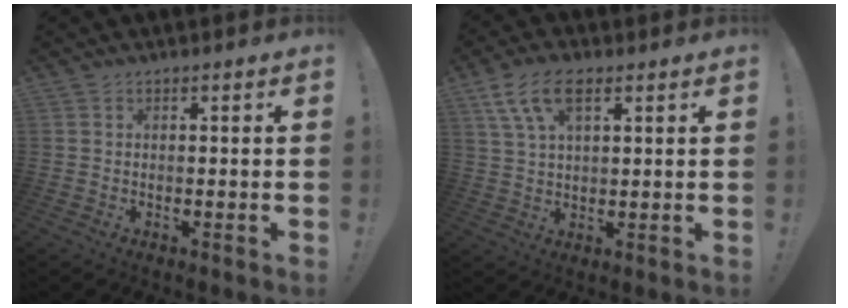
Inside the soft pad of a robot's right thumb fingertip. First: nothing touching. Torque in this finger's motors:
{"motor_torque": [-0.03, 0.85, 0.29, 0.15, 0.23]}